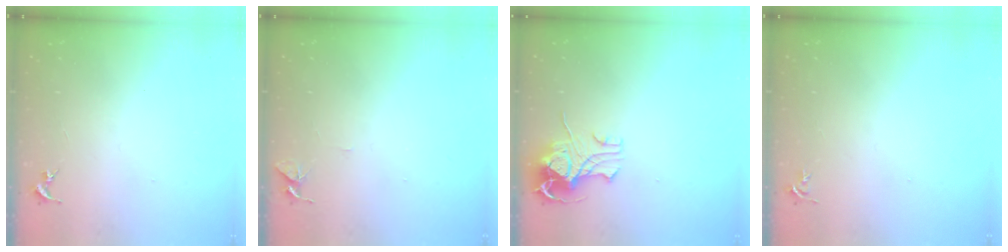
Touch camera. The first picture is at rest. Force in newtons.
{"total": 5.2, "press": 5.1, "slide": 0.4}
{"total": 10.7, "press": 10.6, "slide": 1.4}
{"total": 3.7, "press": 3.7, "slide": 0.5}